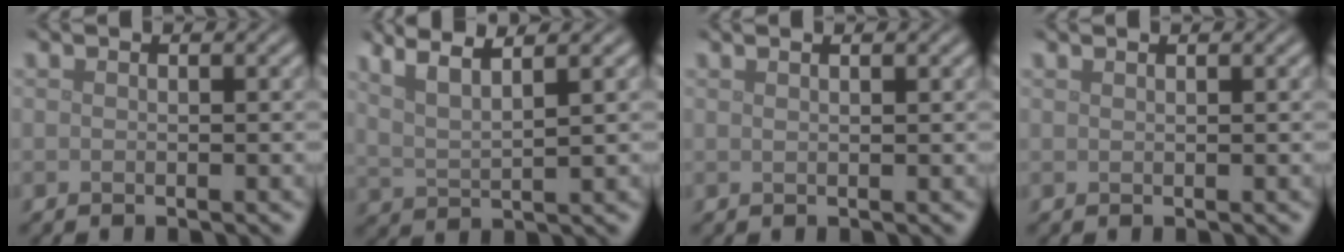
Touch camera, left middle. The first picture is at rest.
{"total": 4.5, "force": [3.0, 1.0, 3.3], "torque": [-0.063, 0.017, 0.047]}
{"total": 1.8, "force": [1.1, 0.6, 1.2], "torque": [-0.003, -0.003, 0.001]}
{"total": 0.6, "force": [0.5, 0.2, 0.3], "torque": [-0.002, 0.000, 0.003]}